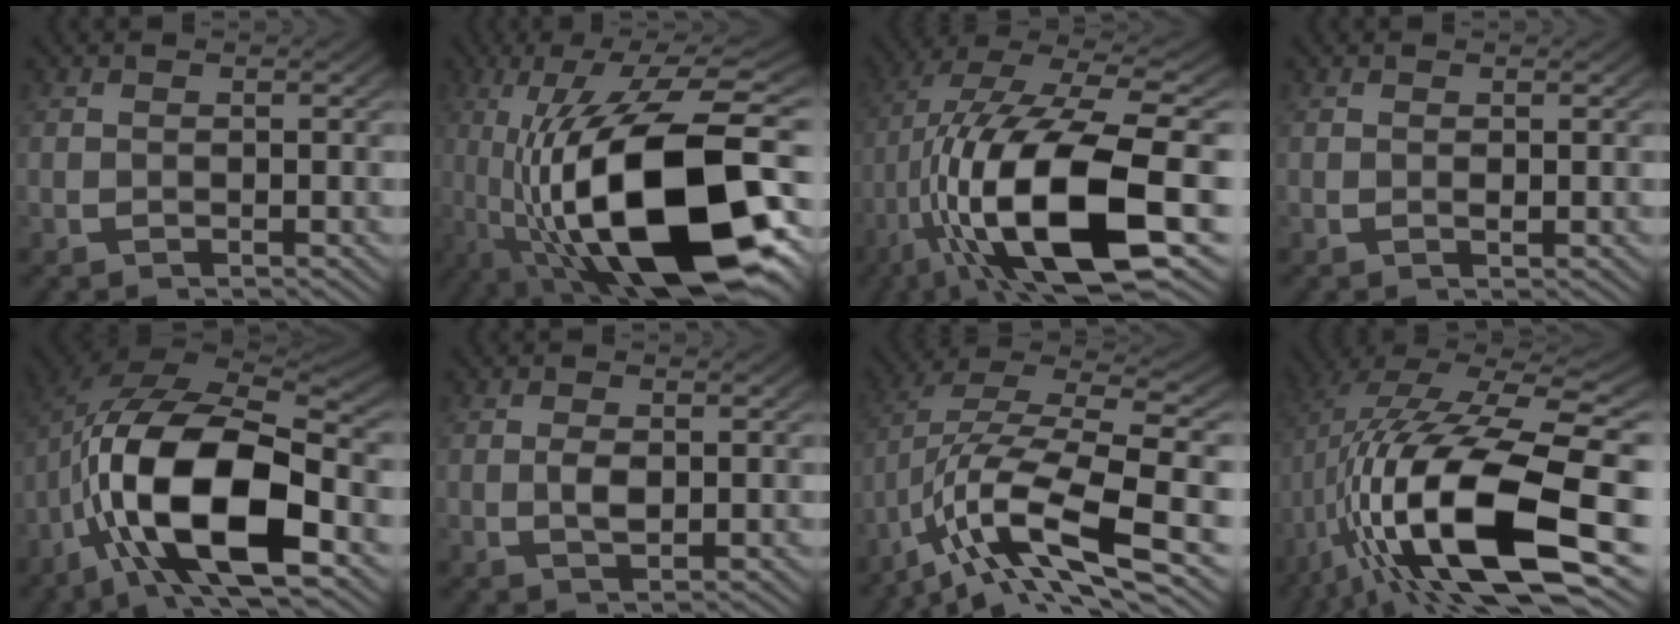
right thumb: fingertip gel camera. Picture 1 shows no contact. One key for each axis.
{"total": 22.5, "fx": -3.7, "fy": 10.3, "fz": 19.7, "tx": -0.360, "ty": -0.060, "tz": -0.016}
{"total": 18.2, "fx": -3.1, "fy": 8.8, "fz": 15.6, "tx": -0.348, "ty": -0.061, "tz": -0.010}
{"total": 0.6, "fx": 0.4, "fy": 0.2, "fz": 0.4, "tx": -0.008, "ty": 0.000, "tz": 0.007}
{"total": 17.8, "fx": -1.9, "fy": 9.9, "fz": 14.6, "tx": -0.298, "ty": -0.053, "tz": -0.010}
{"total": 1.8, "fx": 0.3, "fy": 1.0, "fz": 1.5, "tx": -0.033, "ty": -0.008, "tz": 0.012}
{"total": 12.4, "fx": -4.2, "fy": 6.4, "fz": 9.8, "tx": -0.207, "ty": -0.047, "tz": -0.042}
{"total": 18.1, "fx": -1.8, "fy": 8.8, "fz": 15.7, "tx": -0.317, "ty": -0.049, "tz": 0.008}